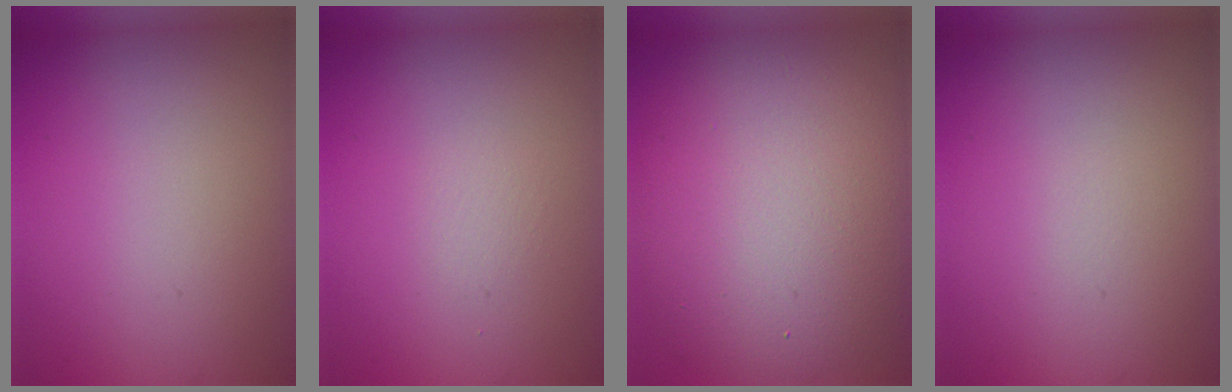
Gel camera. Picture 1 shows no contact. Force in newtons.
{"total": 0.0}
{"total": 12.0, "press": 11.9, "slide": 0.6}
{"total": 0.0}